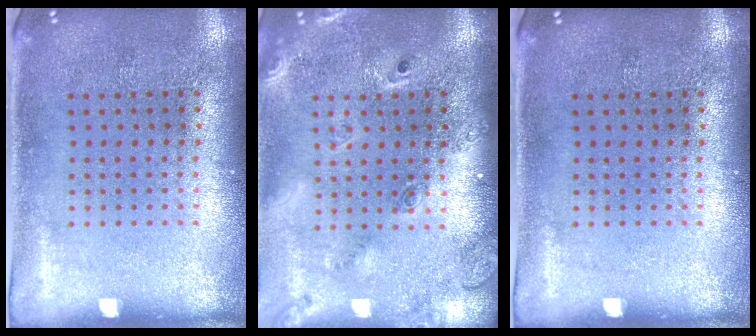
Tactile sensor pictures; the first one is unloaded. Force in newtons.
{"total": 2.3, "press": 1.7, "slide": 1.5}
{"total": 0.0}